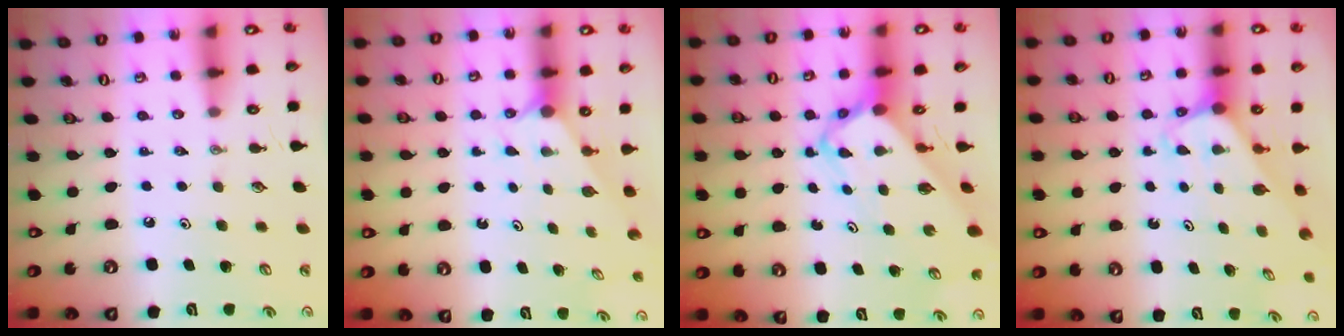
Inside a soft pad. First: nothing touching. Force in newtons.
{"total": 1.9, "press": 1.9, "slide": 0.3}
{"total": 6.4, "press": 6.4, "slide": 0.4}
{"total": 2.2, "press": 2.2, "slide": 0.2}